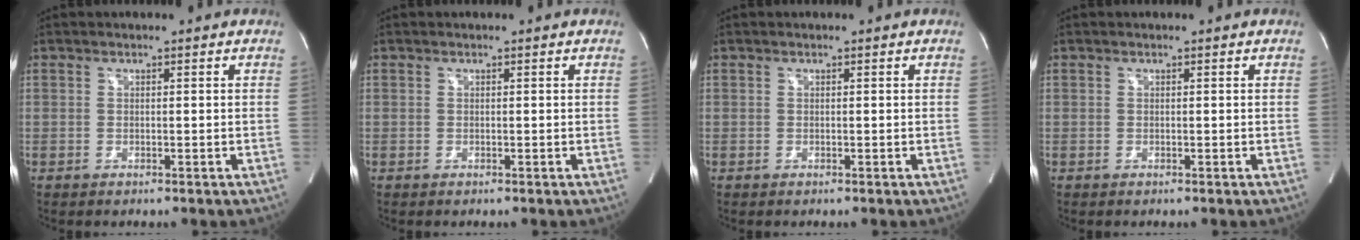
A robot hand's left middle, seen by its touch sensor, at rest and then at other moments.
{"total": 0.0}
{"total": 0.0}
{"total": 0.0}